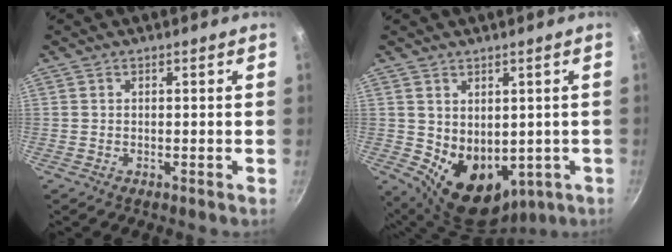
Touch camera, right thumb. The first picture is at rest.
{"total": 11.1, "force": [-0.1, 8.2, 7.6], "torque": [-0.086, -0.020, 0.029]}